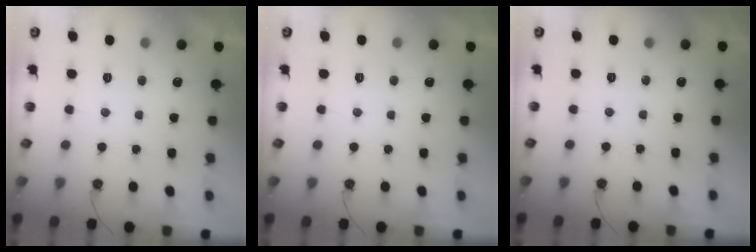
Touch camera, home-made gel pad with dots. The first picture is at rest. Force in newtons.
{"total": 0.0}
{"total": 0.0}